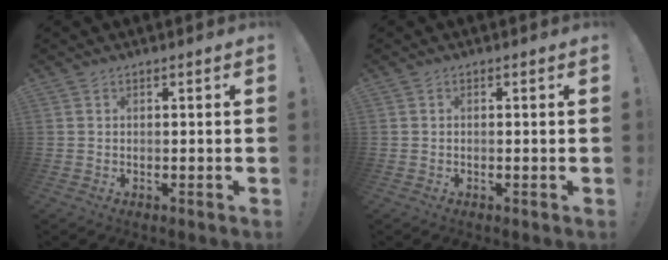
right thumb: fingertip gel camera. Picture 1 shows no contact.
{"total": 0.0}